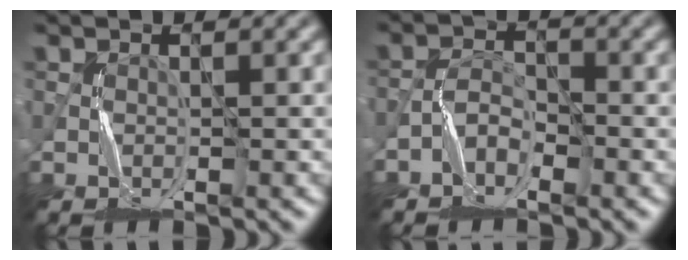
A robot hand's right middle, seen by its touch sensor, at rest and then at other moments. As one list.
[{"total": 1.9, "force": [-1.4, 0.9, 0.9], "torque": [-0.016, 0.009, -0.033]}]